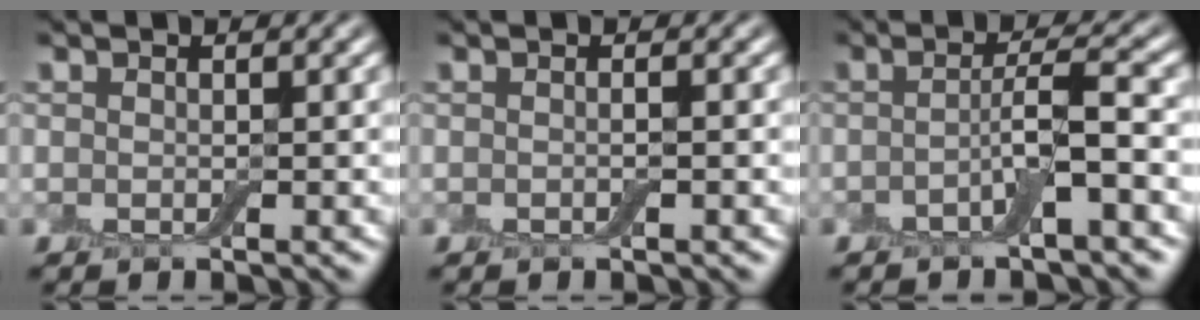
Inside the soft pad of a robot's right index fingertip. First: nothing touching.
{"total": 0.5, "force": [-0.1, 0.0, 0.5], "torque": [-0.010, -0.001, -0.003]}
{"total": 3.4, "force": [-1.1, 0.4, 3.2], "torque": [-0.059, 0.009, -0.030]}